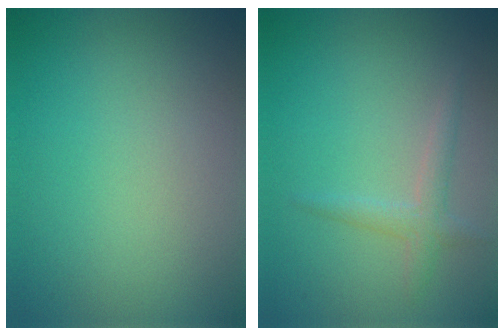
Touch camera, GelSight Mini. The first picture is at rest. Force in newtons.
{"total": 1.6, "press": 1.6, "slide": 0.0}